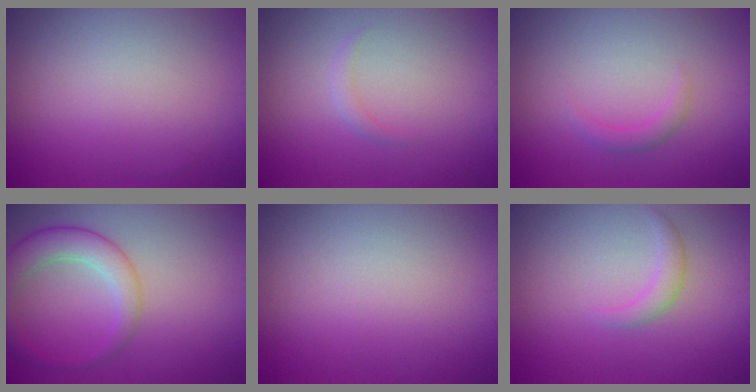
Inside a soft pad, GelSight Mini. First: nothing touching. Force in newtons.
{"total": 0.8, "press": 0.8, "slide": 0.0}
{"total": 1.2, "press": 1.2, "slide": 0.1}
{"total": 4.1, "press": 4.0, "slide": 0.3}
{"total": 0.0}
{"total": 1.4, "press": 1.4, "slide": 0.2}